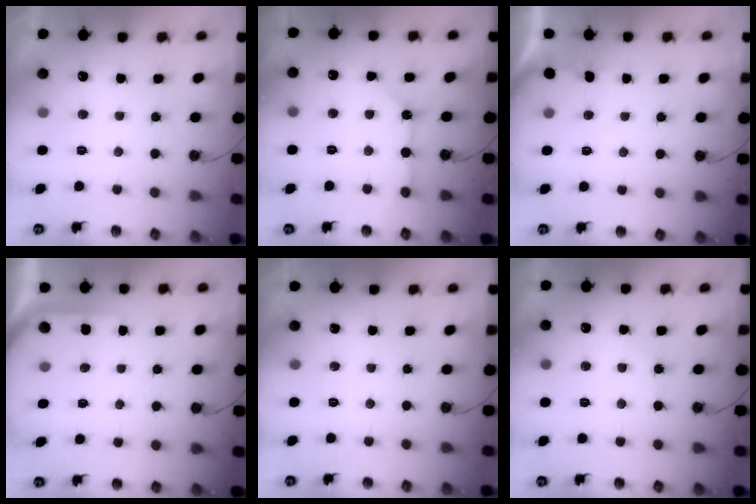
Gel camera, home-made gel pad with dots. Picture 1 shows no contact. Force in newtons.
{"total": 3.1, "press": 3.1, "slide": 0.4}
{"total": 1.3, "press": 1.2, "slide": 0.2}
{"total": 2.4, "press": 2.4, "slide": 0.2}
{"total": 0.0}
{"total": 3.2, "press": 3.2, "slide": 0.6}